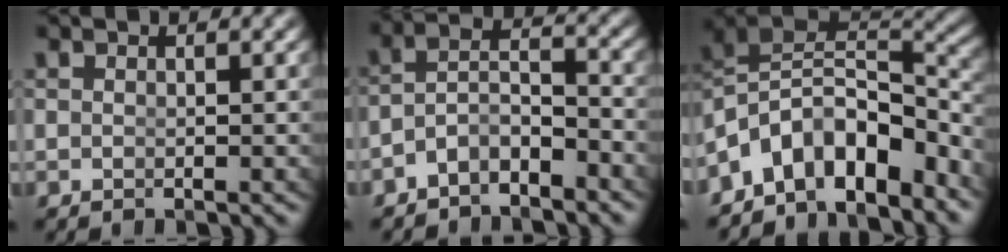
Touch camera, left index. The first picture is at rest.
{"total": 4.4, "force": [-2.8, 2.8, 2.0], "torque": [-0.035, -0.019, -0.045]}
{"total": 14.5, "force": [-3.5, 11.5, 8.1], "torque": [-0.175, -0.039, -0.052]}